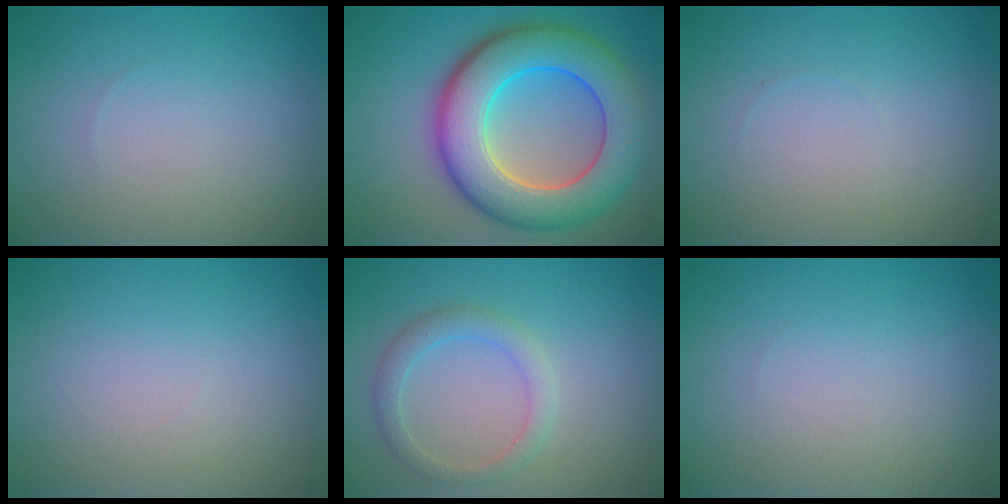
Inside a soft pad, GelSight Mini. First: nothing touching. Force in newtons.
{"total": 11.0, "press": 11.0, "slide": 0.4}
{"total": 0.0}
{"total": 0.0}
{"total": 2.2, "press": 2.2, "slide": 0.1}
{"total": 0.0}